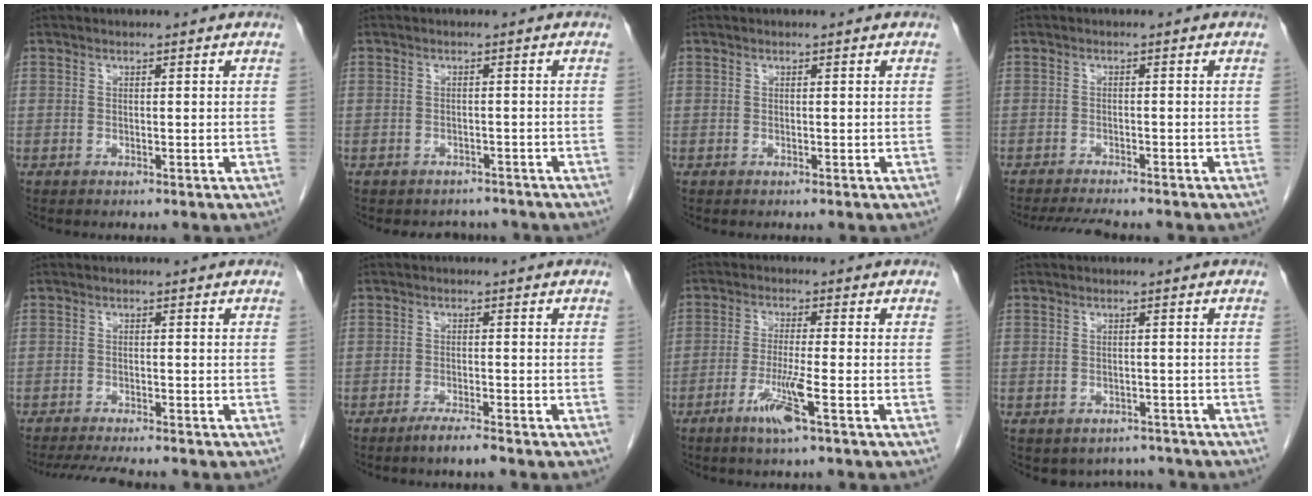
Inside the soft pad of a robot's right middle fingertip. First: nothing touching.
{"total": 3.4, "force": [-3.0, 1.6, 0.0], "torque": [-0.003, 0.007, -0.040]}
{"total": 0.0}
{"total": 6.5, "force": [-5.9, 0.7, 2.8], "torque": [-0.041, -0.017, -0.091]}
{"total": 6.9, "force": [-6.1, 0.5, 3.2], "torque": [-0.048, -0.017, -0.095]}
{"total": 2.9, "force": [-2.3, -0.1, 1.8], "torque": [-0.038, -0.006, -0.042]}
{"total": 5.6, "force": [-2.8, -0.4, 4.9], "torque": [-0.096, -0.012, -0.055]}
{"total": 4.7, "force": [-4.0, 2.4, 0.2], "torque": [0.008, 0.010, -0.049]}